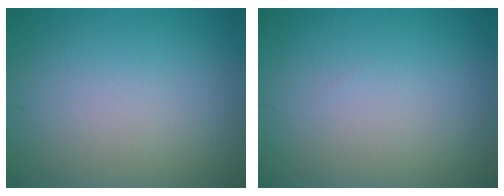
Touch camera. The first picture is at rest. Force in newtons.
{"total": 0.0}